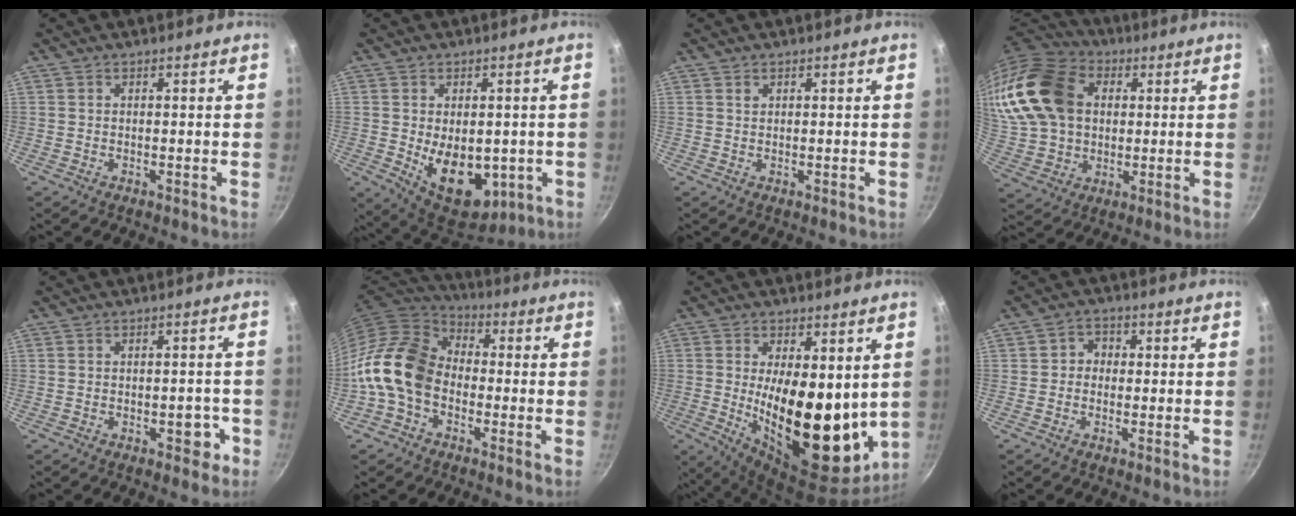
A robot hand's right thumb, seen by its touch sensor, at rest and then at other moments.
{"total": 13.5, "force": [-2.0, 8.5, 10.2], "torque": [-0.114, -0.018, -0.005]}
{"total": 0.7, "force": [0.4, 0.5, 0.3], "torque": [-0.005, 0.001, 0.009]}
{"total": 21.6, "force": [5.0, 16.2, 13.4], "torque": [-0.263, 0.020, 0.096]}
{"total": 3.9, "force": [-1.6, 2.2, 2.7], "torque": [-0.009, 0.019, -0.017]}
{"total": 14.0, "force": [-3.0, 10.2, 9.1], "torque": [-0.142, 0.040, -0.081]}
{"total": 20.6, "force": [0.9, 9.8, 18.1], "torque": [-0.250, -0.038, 0.027]}
{"total": 3.1, "force": [-0.2, 2.8, 1.3], "torque": [-0.005, 0.009, -0.012]}